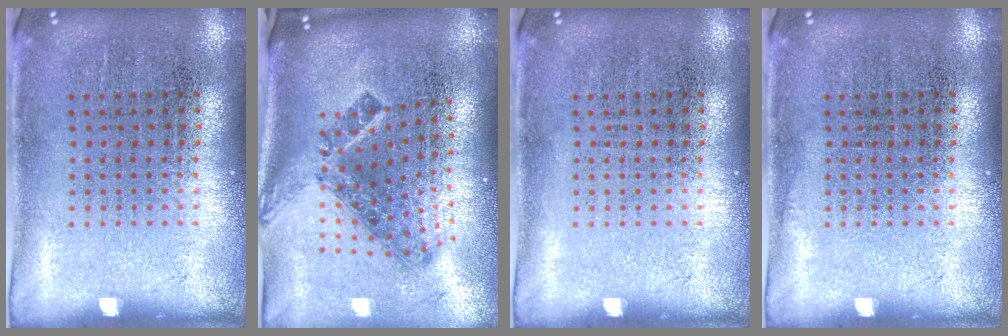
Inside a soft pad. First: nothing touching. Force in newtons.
{"total": 1.8, "press": 1.3, "slide": 1.3}
{"total": 0.0}
{"total": 0.0}